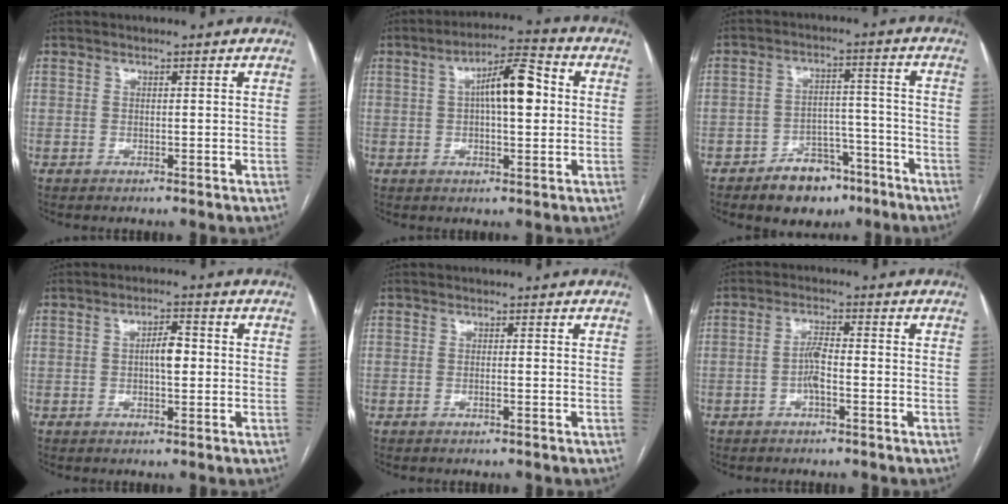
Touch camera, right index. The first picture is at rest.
{"total": 9.1, "force": [1.2, 2.4, 8.7], "torque": [-0.145, 0.025, 0.016]}
{"total": 8.8, "force": [-6.0, 4.9, 4.0], "torque": [-0.057, 0.023, -0.090]}
{"total": 3.7, "force": [0.0, 1.3, 3.4], "torque": [-0.058, 0.007, -0.001]}
{"total": 0.6, "force": [-0.2, 0.0, 0.5], "torque": [-0.010, 0.002, -0.002]}
{"total": 3.3, "force": [-1.1, 0.7, 3.0], "torque": [-0.059, 0.009, -0.020]}